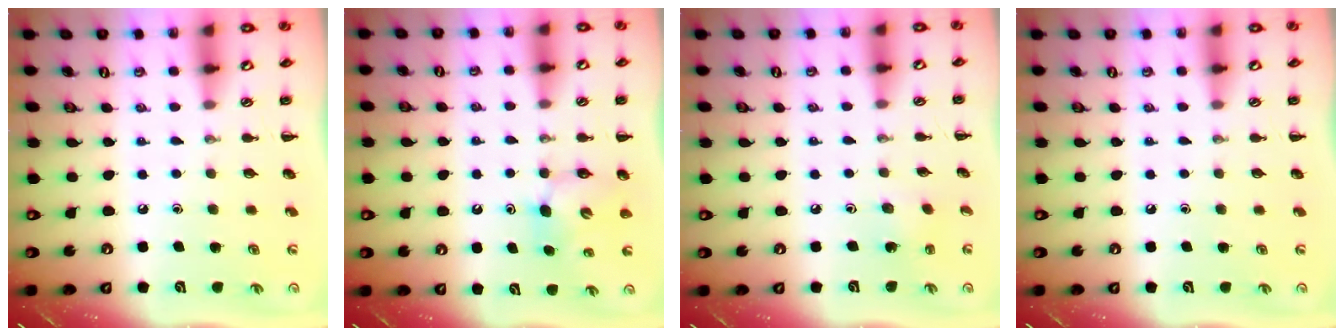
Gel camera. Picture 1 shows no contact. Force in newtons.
{"total": 5.5, "press": 5.4, "slide": 0.7}
{"total": 1.8, "press": 1.7, "slide": 0.7}
{"total": 0.0}